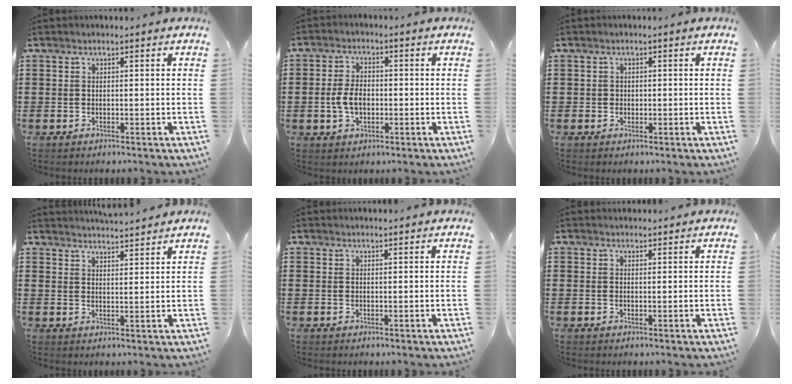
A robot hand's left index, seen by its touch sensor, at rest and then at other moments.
{"total": 4.7, "force": [-0.8, 2.8, 3.7], "torque": [-0.090, -0.001, -0.021]}
{"total": 0.9, "force": [0.1, 0.8, 0.2], "torque": [-0.006, 0.005, 0.001]}
{"total": 3.4, "force": [3.3, -0.3, 0.2], "torque": [-0.013, -0.014, 0.061]}
{"total": 0.9, "force": [0.9, 0.0, 0.2], "torque": [-0.005, -0.001, 0.018]}
{"total": 0.9, "force": [0.9, 0.2, 0.0], "torque": [-0.002, 0.001, 0.019]}